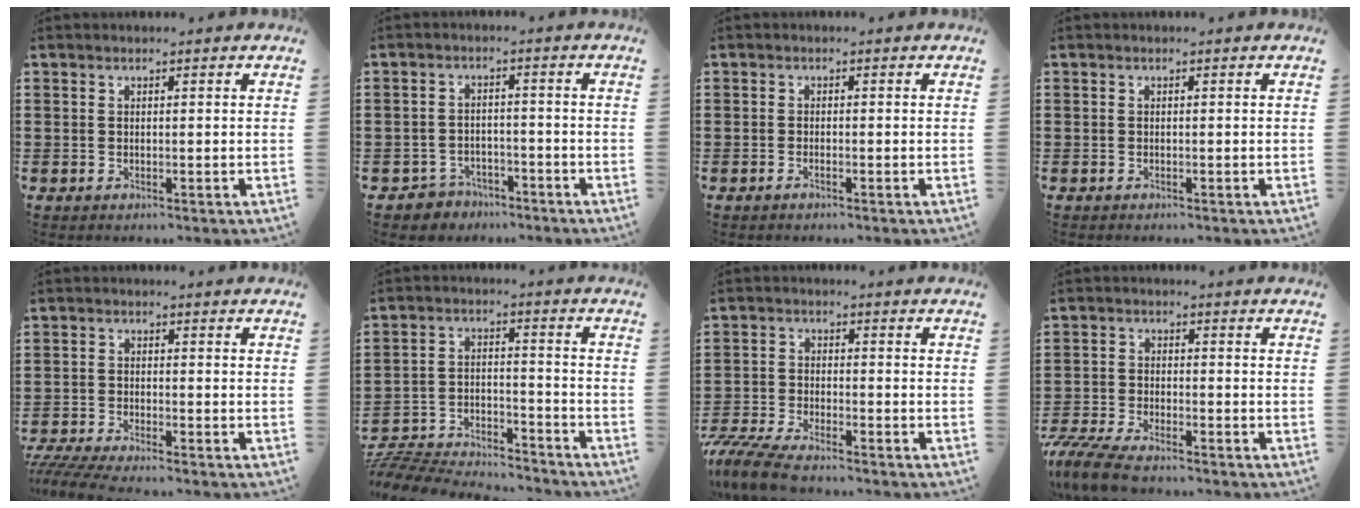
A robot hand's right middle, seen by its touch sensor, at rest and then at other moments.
{"total": 3.1, "force": [-2.9, 1.1, -0.2], "torque": [-0.007, 0.001, -0.063]}
{"total": 0.8, "force": [-0.5, 0.0, 0.6], "torque": [-0.013, -0.005, -0.008]}
{"total": 0.0}
{"total": 3.8, "force": [-3.5, 0.1, 1.3], "torque": [-0.043, -0.015, -0.076]}
{"total": 6.5, "force": [-6.4, 0.8, 0.4], "torque": [-0.015, 0.008, -0.133]}
{"total": 6.1, "force": [-5.5, 0.8, 2.4], "torque": [-0.070, -0.009, -0.113]}
{"total": 5.8, "force": [-5.2, 0.8, 2.4], "torque": [-0.079, -0.013, -0.110]}